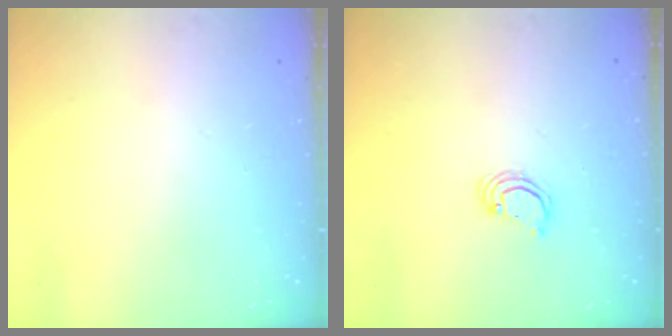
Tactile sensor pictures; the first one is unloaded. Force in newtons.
{"total": 2.2, "press": 2.2, "slide": 0.1}